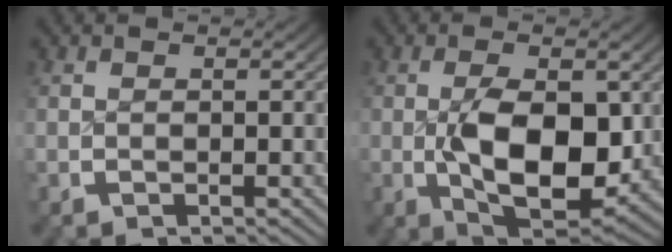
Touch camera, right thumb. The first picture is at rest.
{"total": 8.8, "force": [-1.2, 4.5, 7.5], "torque": [-0.159, -0.042, -0.008]}